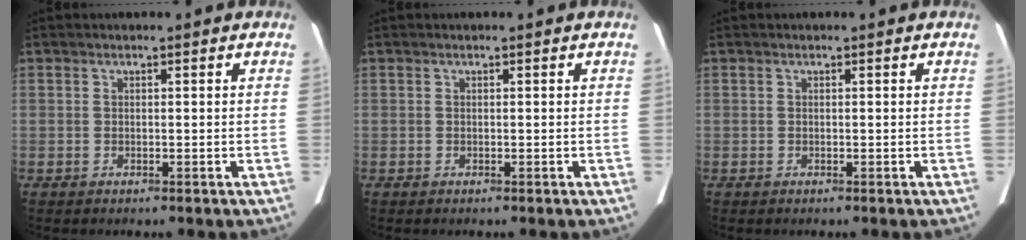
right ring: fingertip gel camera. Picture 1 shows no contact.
{"total": 0.0}
{"total": 0.0}